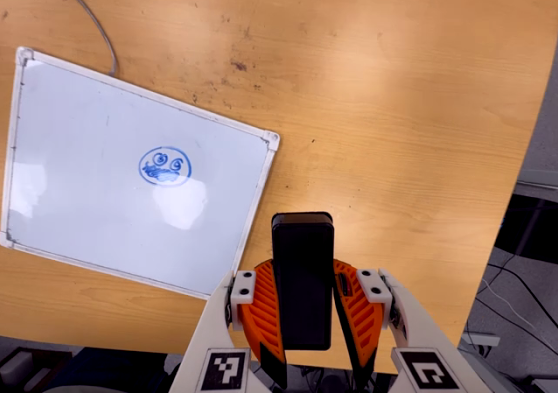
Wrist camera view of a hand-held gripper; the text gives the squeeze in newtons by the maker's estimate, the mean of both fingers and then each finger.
{"total": 9.9, "left": 8.1, "right": 11.7}